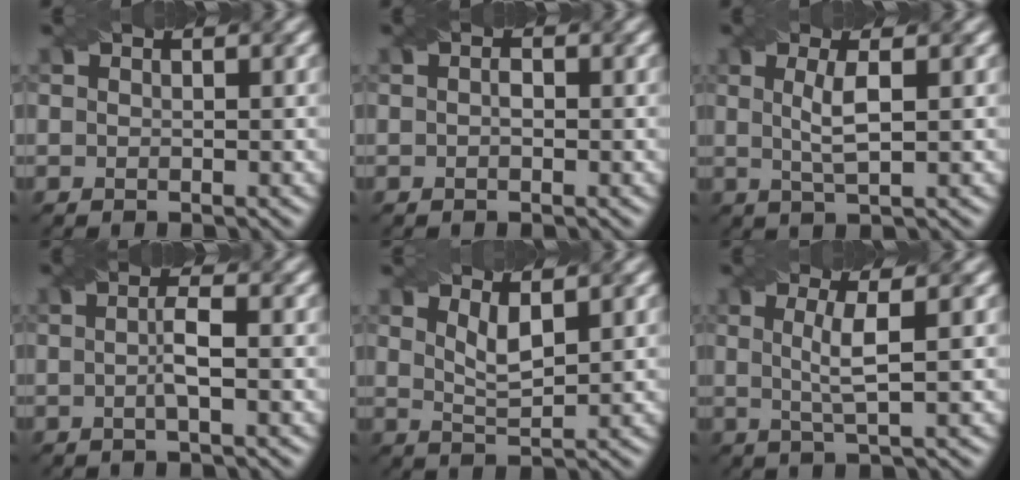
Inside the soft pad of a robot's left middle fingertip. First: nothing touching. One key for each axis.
{"total": 0.9, "fx": -0.1, "fy": 0.5, "fz": 0.7, "tx": -0.011, "ty": -0.002, "tz": -0.002}
{"total": 3.0, "fx": 0.5, "fy": 0.7, "fz": 2.9, "tx": -0.056, "ty": 0.001, "tz": 0.011}
{"total": 2.1, "fx": -0.2, "fy": 0.3, "fz": 2.1, "tx": -0.043, "ty": 0.002, "tz": -0.004}
{"total": 2.5, "fx": 1.3, "fy": 0.7, "fz": 2.0, "tx": -0.040, "ty": -0.007, "tz": 0.027}
{"total": 3.3, "fx": 0.5, "fy": 0.6, "fz": 3.2, "tx": -0.062, "ty": 0.000, "tz": 0.010}